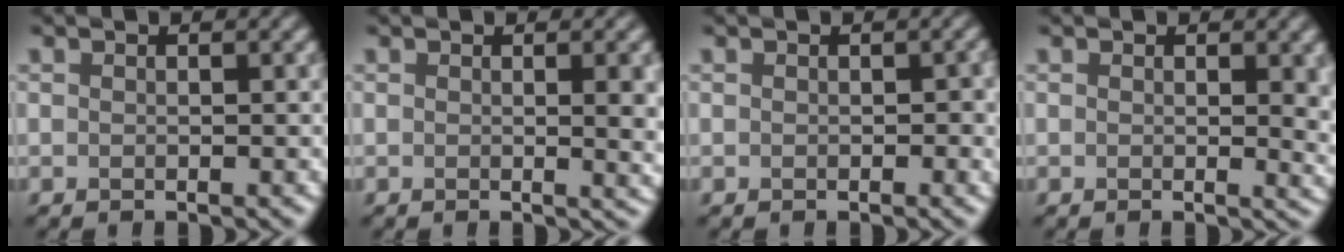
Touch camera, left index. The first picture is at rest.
{"total": 3.6, "force": [0.3, 1.0, 3.5], "torque": [-0.033, 0.001, 0.002]}
{"total": 1.1, "force": [0.0, 0.6, 0.9], "torque": [-0.010, -0.002, 0.001]}
{"total": 2.5, "force": [0.4, 0.7, 2.4], "torque": [-0.022, -0.003, 0.007]}